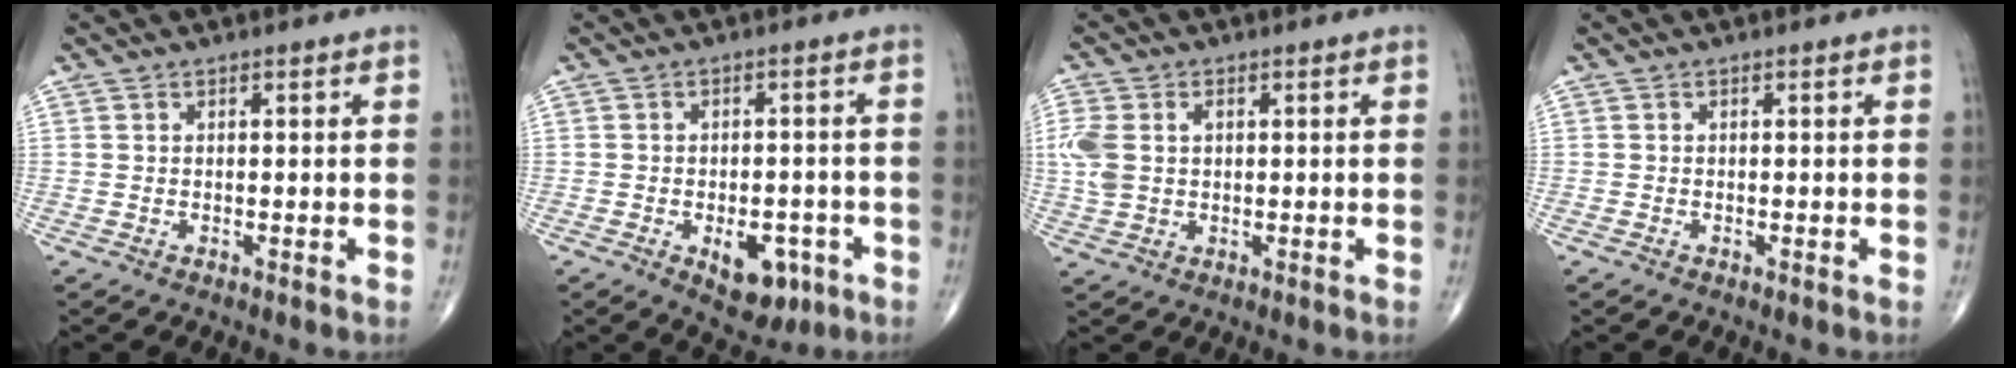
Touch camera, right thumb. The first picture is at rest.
{"total": 8.0, "force": [-3.3, 4.6, 5.6], "torque": [-0.053, 0.014, -0.035]}
{"total": 6.5, "force": [0.8, 4.6, 4.5], "torque": [-0.117, 0.016, 0.018]}
{"total": 0.0}